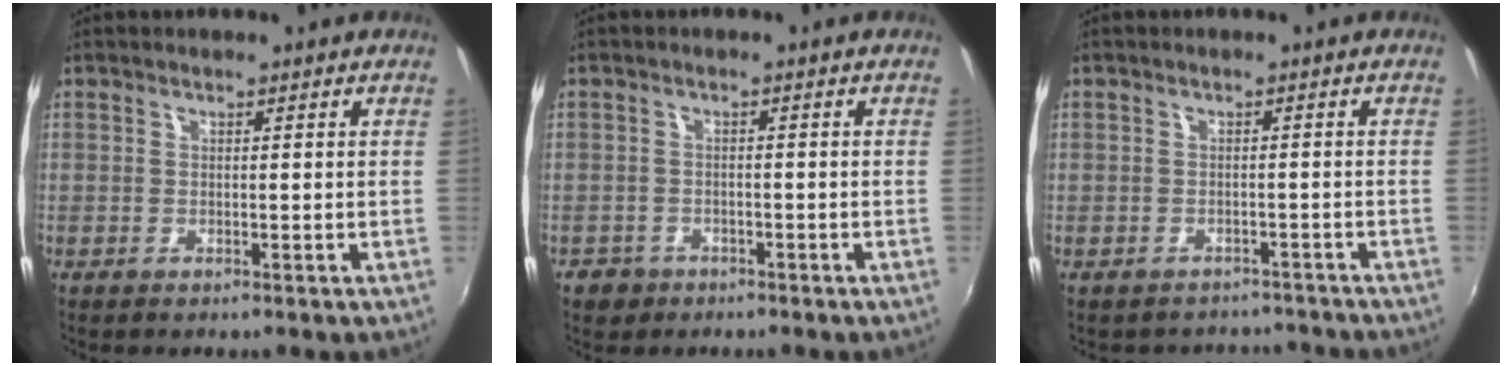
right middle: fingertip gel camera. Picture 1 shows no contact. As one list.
[{"total": 3.2, "force": [-2.0, 2.4, 0.7], "torque": [-0.027, 0.001, -0.031]}, {"total": 5.7, "force": [-4.4, 3.6, 0.4], "torque": [-0.001, 0.030, -0.054]}]